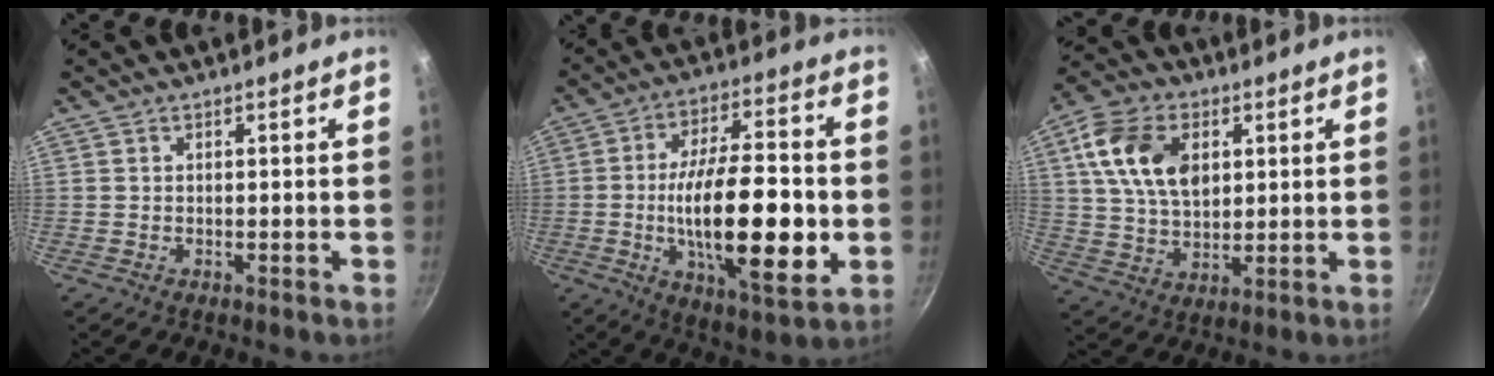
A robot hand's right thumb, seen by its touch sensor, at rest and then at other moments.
{"total": 22.3, "force": [-3.3, 8.1, 20.5], "torque": [-0.325, 0.007, -0.052]}
{"total": 14.0, "force": [3.9, 9.2, 9.8], "torque": [-0.166, -0.004, 0.071]}